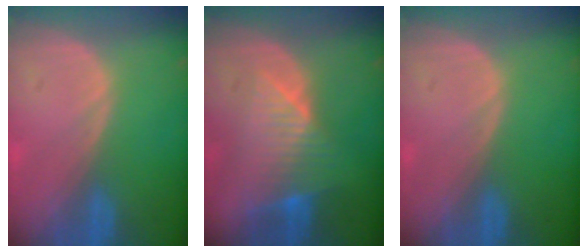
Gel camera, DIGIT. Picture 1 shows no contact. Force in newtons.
{"total": 8.0, "press": 6.9, "slide": 4.0}
{"total": 0.0}